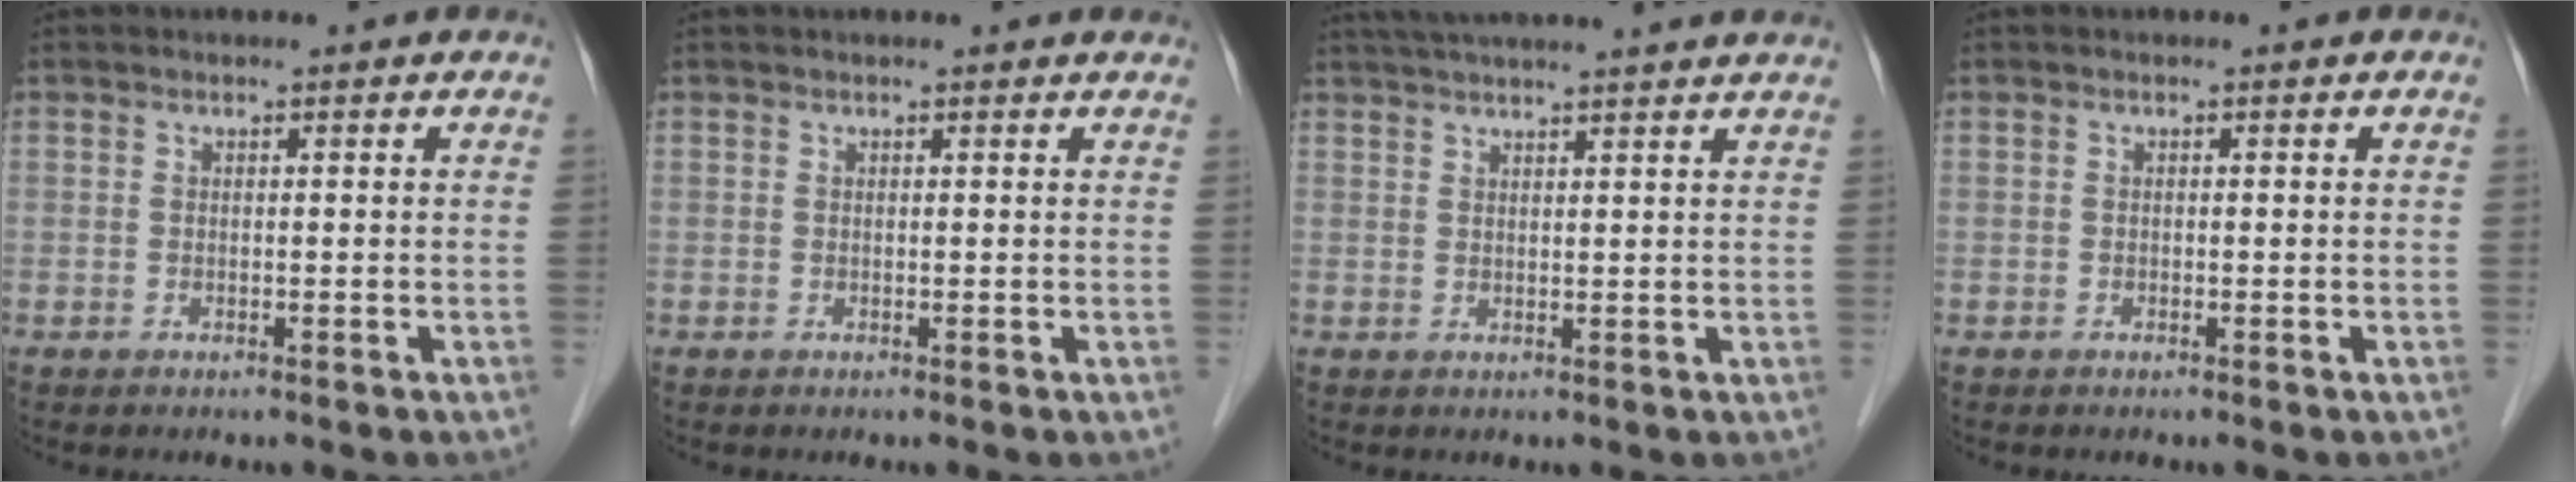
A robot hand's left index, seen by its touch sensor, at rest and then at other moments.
{"total": 2.6, "force": [2.5, 0.4, 0.8], "torque": [-0.012, 0.019, 0.022]}
{"total": 13.9, "force": [12.4, -0.3, 6.3], "torque": [-0.111, 0.033, 0.166]}
{"total": 0.0}